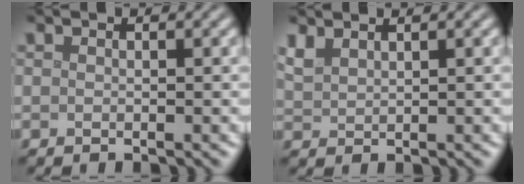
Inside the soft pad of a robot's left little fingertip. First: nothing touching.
{"total": 1.8, "force": [1.6, 0.6, 0.7], "torque": [-0.023, 0.006, 0.039]}